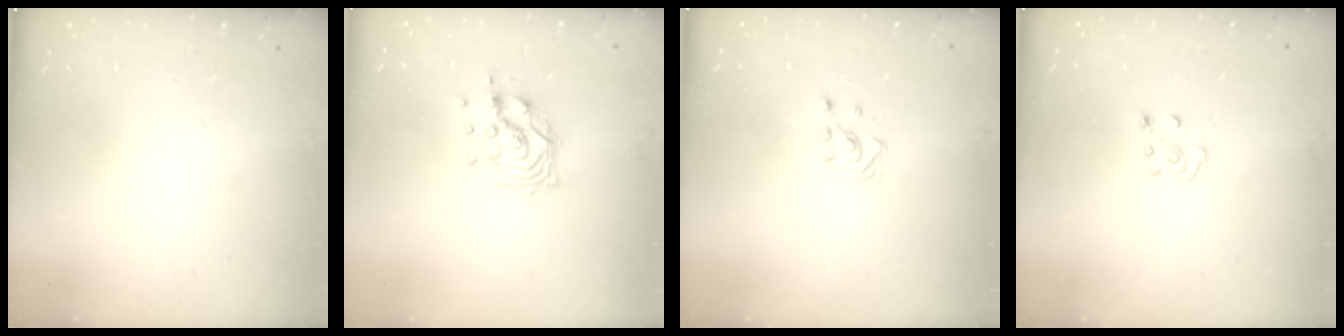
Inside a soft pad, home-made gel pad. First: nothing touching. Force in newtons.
{"total": 10.7, "press": 10.6, "slide": 1.1}
{"total": 2.8, "press": 2.8, "slide": 0.3}
{"total": 4.6, "press": 4.6, "slide": 0.5}